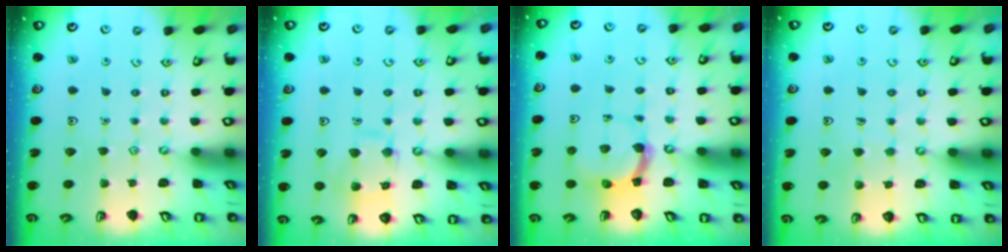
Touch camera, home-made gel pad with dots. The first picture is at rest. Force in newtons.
{"total": 10.7, "press": 10.7, "slide": 0.9}
{"total": 5.7, "press": 5.6, "slide": 1.1}
{"total": 3.5, "press": 3.5, "slide": 0.3}